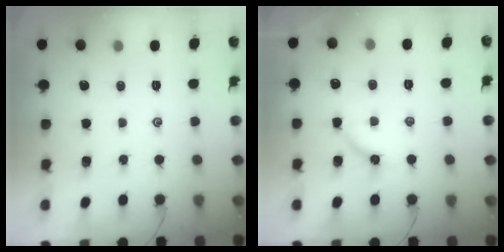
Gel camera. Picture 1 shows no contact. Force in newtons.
{"total": 5.0, "press": 5.0, "slide": 0.6}